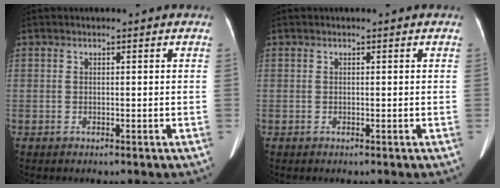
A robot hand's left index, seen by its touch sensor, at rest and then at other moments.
{"total": 0.0}